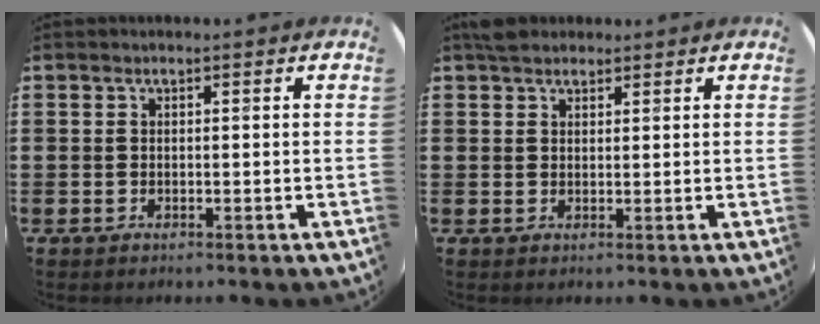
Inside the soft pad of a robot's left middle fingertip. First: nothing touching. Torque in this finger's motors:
{"motor_torque": [0.81, -0.80, 0.13, 0.03]}